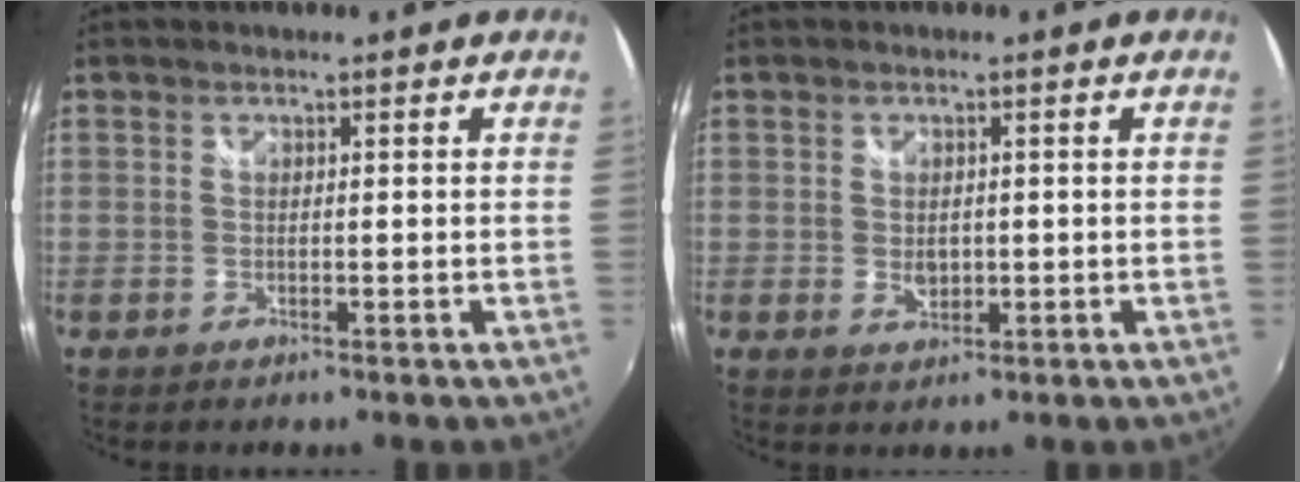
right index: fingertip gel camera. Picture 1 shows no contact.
{"total": 2.7, "force": [-0.3, 2.0, 1.8], "torque": [-0.029, -0.002, -0.003]}